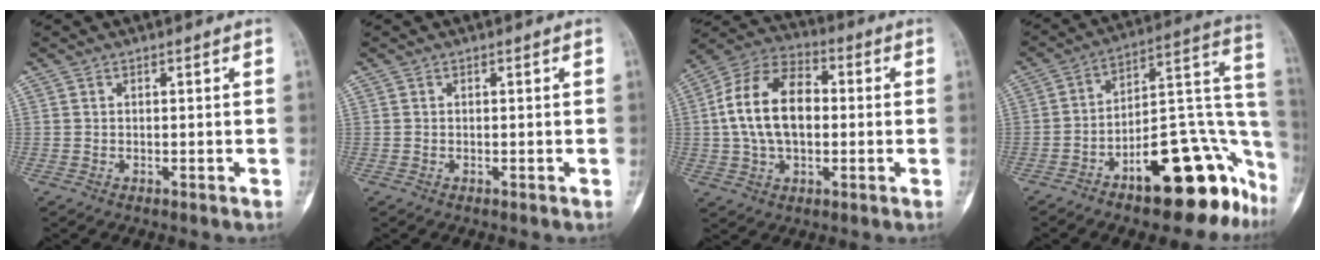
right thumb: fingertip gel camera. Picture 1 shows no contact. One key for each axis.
{"total": 0.0}
{"total": 15.8, "fx": 0.9, "fy": 9.8, "fz": 12.4, "tx": -0.219, "ty": 0.029, "tz": 0.009}
{"total": 22.4, "fx": -12.1, "fy": 8.9, "fz": 16.6, "tx": -0.126, "ty": 0.110, "tz": -0.174}